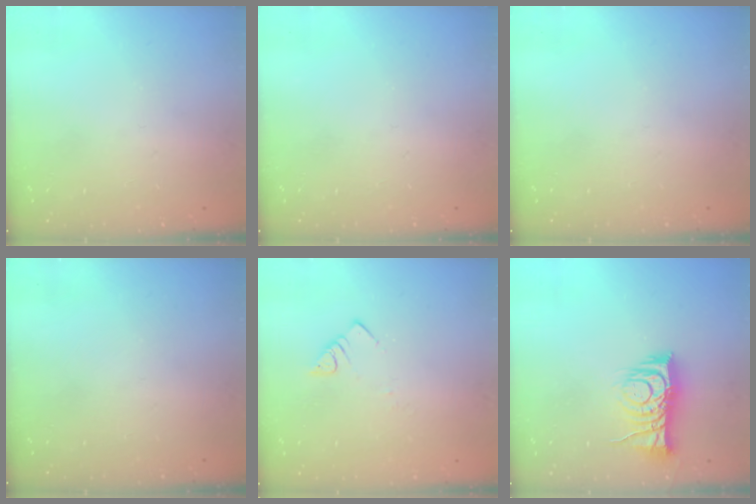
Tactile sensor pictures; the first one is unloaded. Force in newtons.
{"total": 0.0}
{"total": 0.0}
{"total": 0.0}
{"total": 2.8, "press": 2.8, "slide": 0.2}
{"total": 10.0, "press": 10.0, "slide": 0.3}